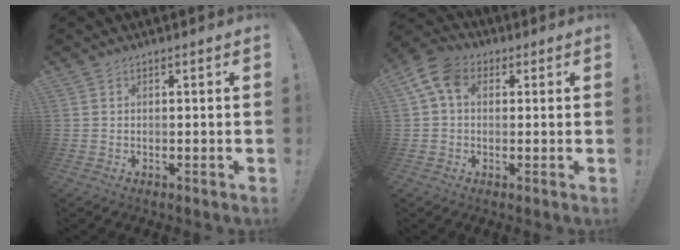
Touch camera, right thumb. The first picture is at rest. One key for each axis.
{"total": 9.1, "fx": 2.4, "fy": 6.0, "fz": 6.3, "tx": -0.125, "ty": 0.003, "tz": 0.049}